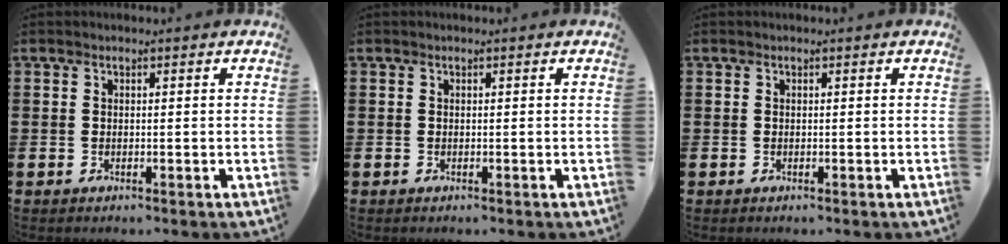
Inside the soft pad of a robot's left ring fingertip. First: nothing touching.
{"total": 0.0}
{"total": 0.0}